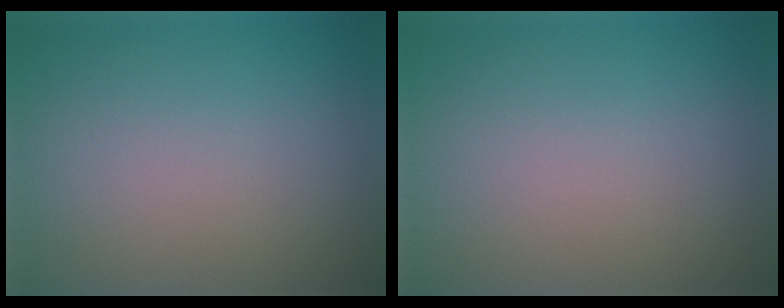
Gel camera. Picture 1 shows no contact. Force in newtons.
{"total": 0.0}